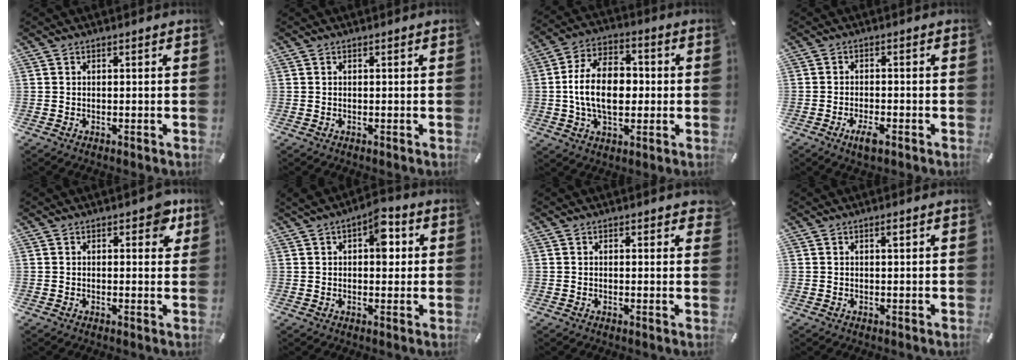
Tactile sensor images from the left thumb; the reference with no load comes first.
{"total": 0.0}
{"total": 14.0, "force": [-0.7, 9.2, 10.5], "torque": [-0.209, 0.009, -0.015]}
{"total": 3.6, "force": [-2.2, 1.3, 2.5], "torque": [-0.052, 0.006, -0.041]}
{"total": 4.4, "force": [2.2, 2.6, 2.8], "torque": [-0.022, -0.005, 0.031]}
{"total": 7.5, "force": [2.0, 4.3, 5.8], "torque": [-0.060, -0.008, 0.024]}
{"total": 1.1, "force": [0.7, 0.7, 0.6], "torque": [0.003, -0.004, 0.008]}
{"total": 1.1, "force": [0.5, 0.3, 1.0], "torque": [-0.019, 0.003, 0.008]}